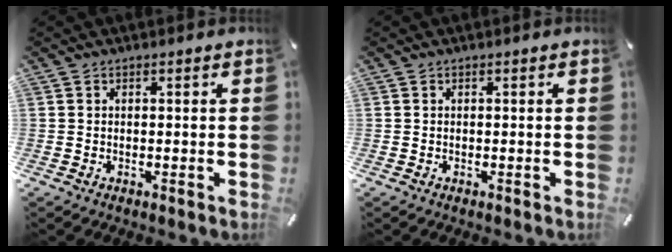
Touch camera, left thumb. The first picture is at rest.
{"total": 0.0}